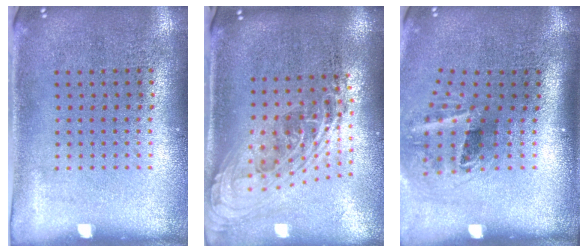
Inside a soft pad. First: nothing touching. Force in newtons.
{"total": 2.2, "press": 1.6, "slide": 1.4}
{"total": 2.2, "press": 1.3, "slide": 1.7}